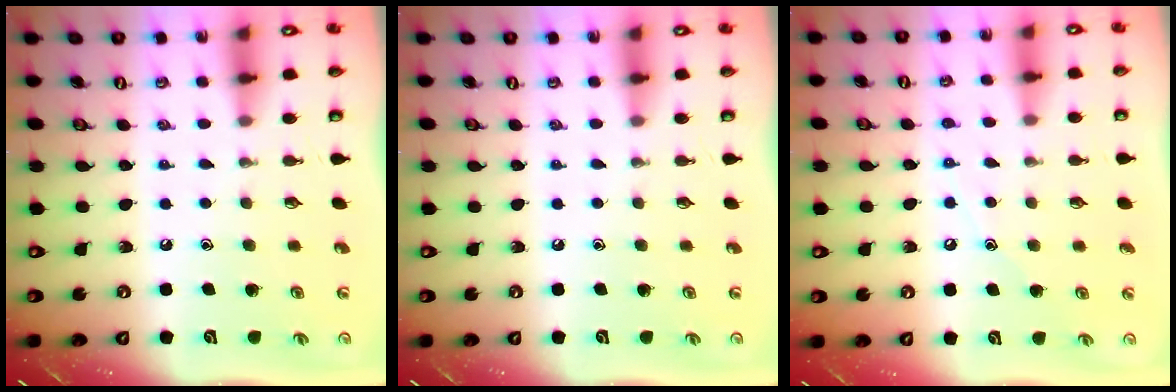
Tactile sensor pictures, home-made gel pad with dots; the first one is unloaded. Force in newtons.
{"total": 0.0}
{"total": 6.0, "press": 6.0, "slide": 0.7}